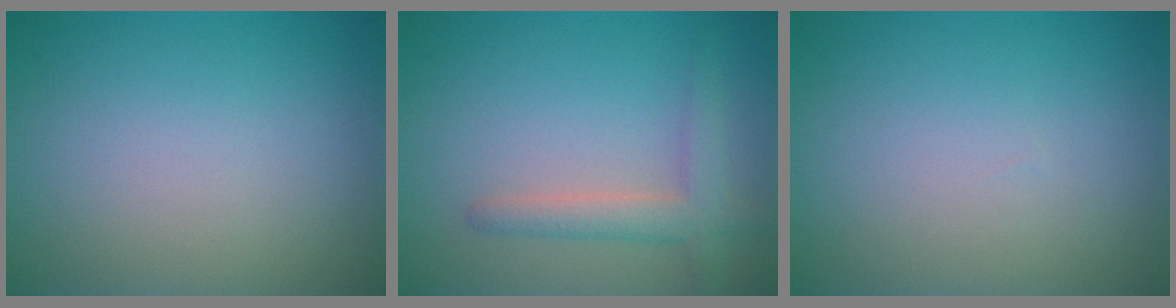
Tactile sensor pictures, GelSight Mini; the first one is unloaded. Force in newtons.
{"total": 2.9, "press": 2.9, "slide": 0.2}
{"total": 0.0}